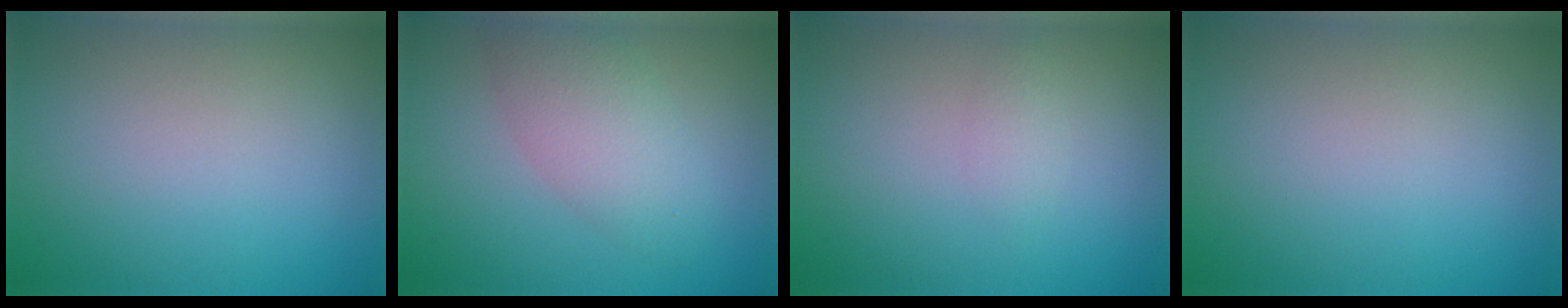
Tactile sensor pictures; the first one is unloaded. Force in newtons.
{"total": 4.2, "press": 4.2, "slide": 0.1}
{"total": 1.0, "press": 1.0, "slide": 0.0}
{"total": 0.0}